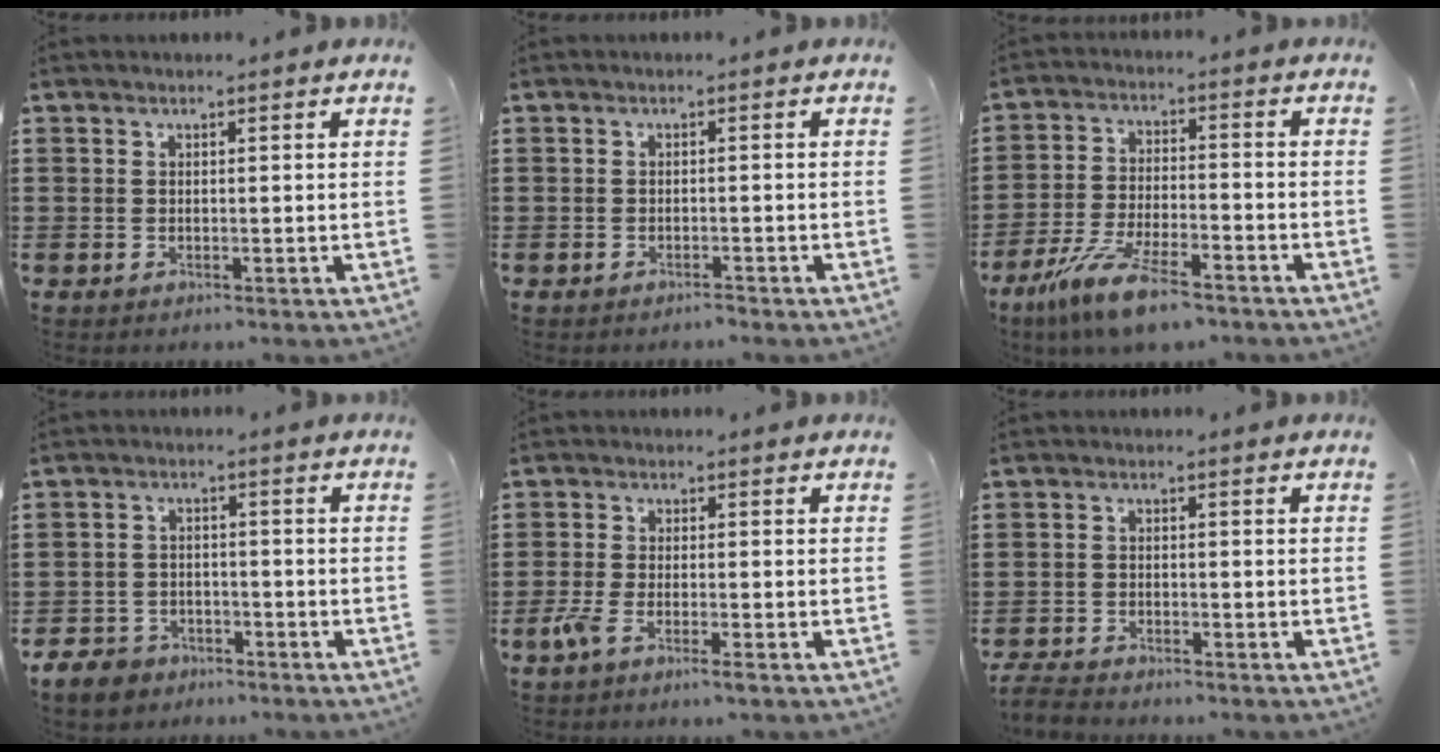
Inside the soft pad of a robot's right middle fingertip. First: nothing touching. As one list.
[{"total": 0.7, "force": [-0.7, 0.0, 0.1], "torque": [-0.005, -0.001, -0.014]}, {"total": 9.6, "force": [-7.2, 1.8, 6.0], "torque": [-0.135, 0.000, -0.142]}, {"total": 4.2, "force": [-3.9, 1.4, 0.8], "torque": [-0.030, 0.004, -0.084]}, {"total": 3.4, "force": [-1.8, 0.6, 2.8], "torque": [-0.074, -0.009, -0.040]}, {"total": 2.7, "force": [-2.6, 0.2, 0.2], "torque": [-0.014, -0.001, -0.059]}]